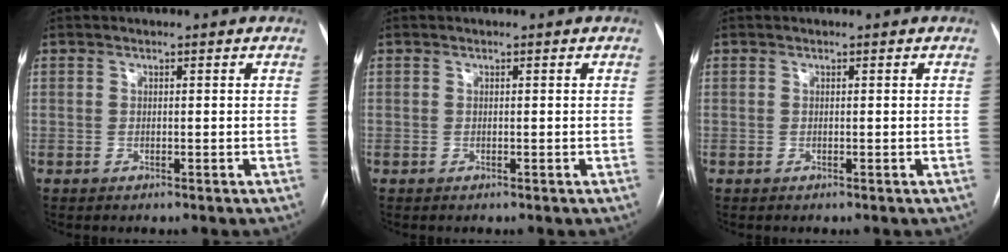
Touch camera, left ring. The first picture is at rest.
{"total": 0.0}
{"total": 0.0}